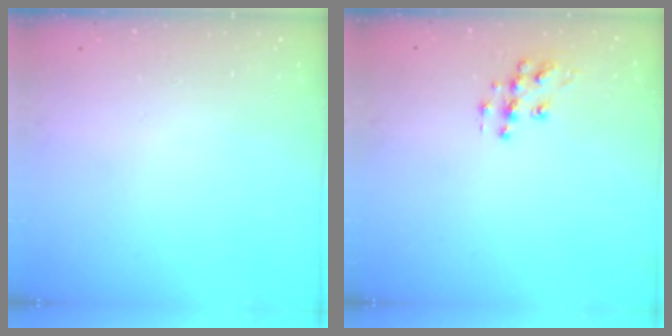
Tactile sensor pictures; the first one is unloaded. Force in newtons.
{"total": 8.7, "press": 8.7, "slide": 0.5}